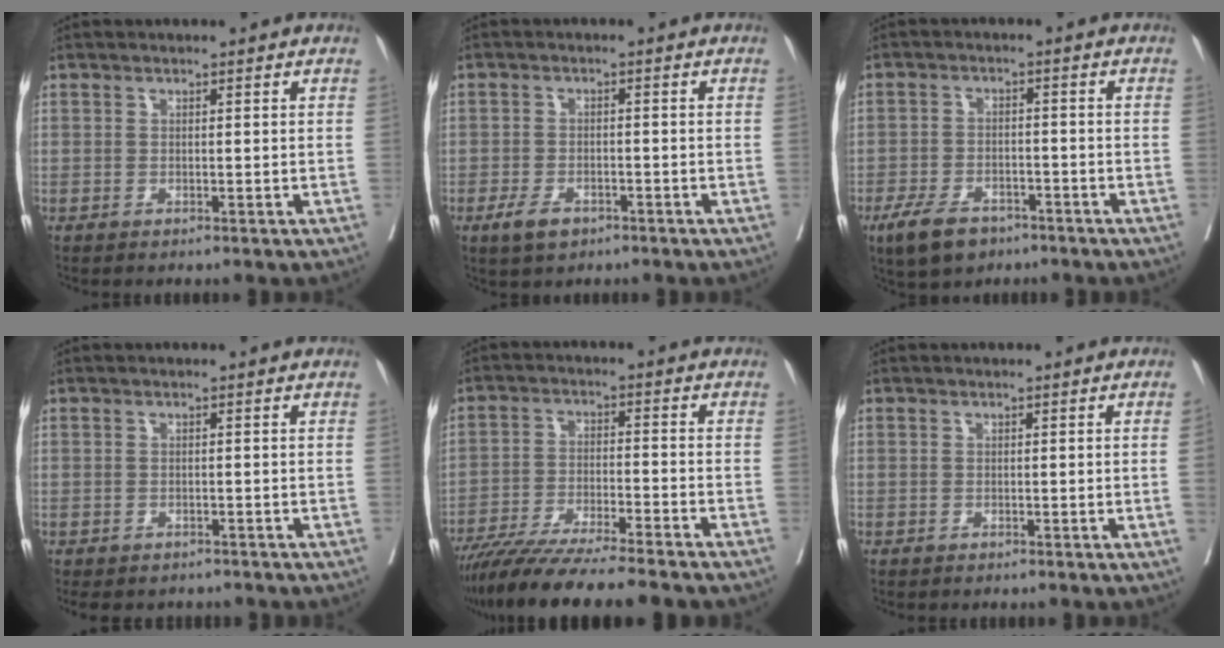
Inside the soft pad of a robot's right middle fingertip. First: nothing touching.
{"total": 3.5, "force": [-2.2, 1.7, 2.2], "torque": [-0.045, -0.002, -0.033]}
{"total": 6.7, "force": [-4.5, 3.3, 3.6], "torque": [-0.073, -0.004, -0.076]}
{"total": 5.4, "force": [-4.6, 2.3, 1.3], "torque": [-0.015, -0.002, -0.057]}
{"total": 13.5, "force": [-11.7, -0.5, 6.7], "torque": [-0.101, -0.028, -0.191]}
{"total": 1.0, "force": [-0.1, -0.5, 0.9], "torque": [-0.007, -0.001, -0.003]}